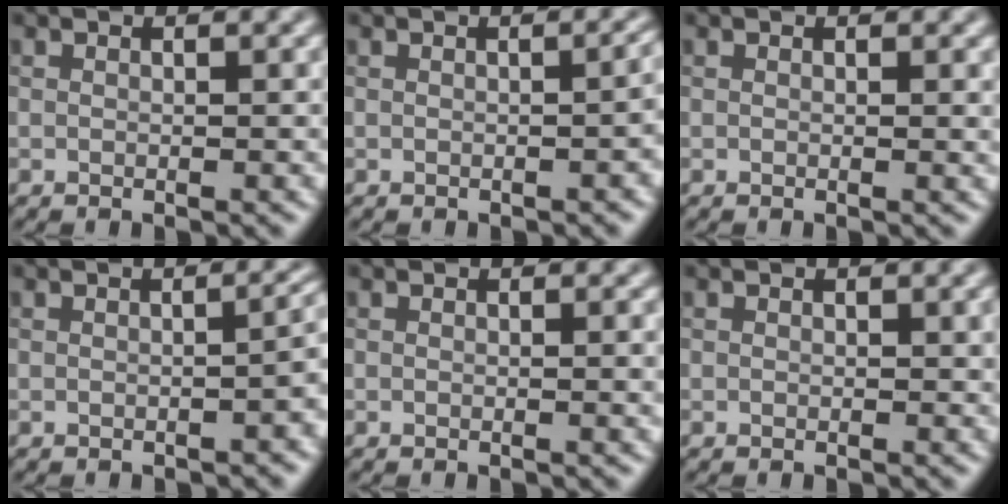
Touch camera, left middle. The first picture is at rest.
{"total": 2.2, "force": [-0.6, 0.9, 2.0], "torque": [-0.020, 0.004, -0.006]}
{"total": 0.0}
{"total": 3.1, "force": [-0.8, 1.3, 2.7], "torque": [-0.026, 0.006, -0.011]}
{"total": 0.7, "force": [0.0, 0.1, 0.6], "torque": [-0.008, 0.000, 0.000]}
{"total": 0.0}